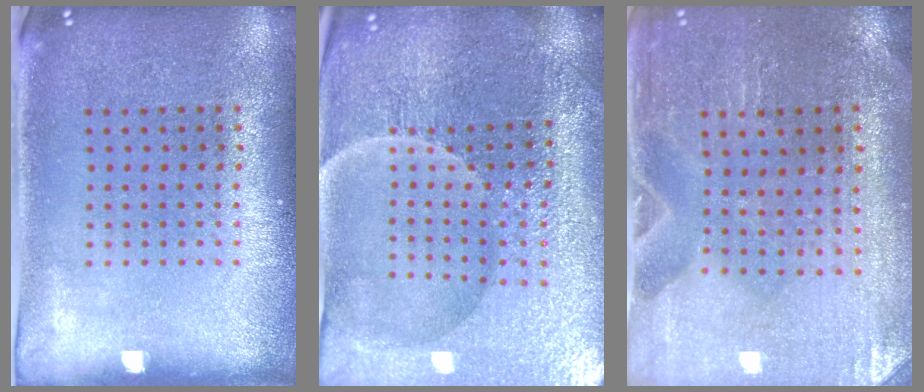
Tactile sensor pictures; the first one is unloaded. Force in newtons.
{"total": 4.9, "press": 4.7, "slide": 1.3}
{"total": 0.6, "press": 0.6, "slide": 0.0}